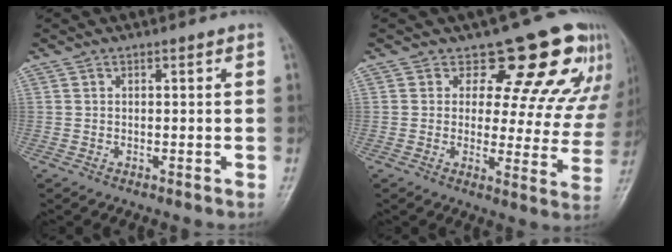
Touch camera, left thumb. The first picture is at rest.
{"total": 15.4, "force": [11.8, 7.5, 6.4], "torque": [-0.012, -0.066, 0.118]}